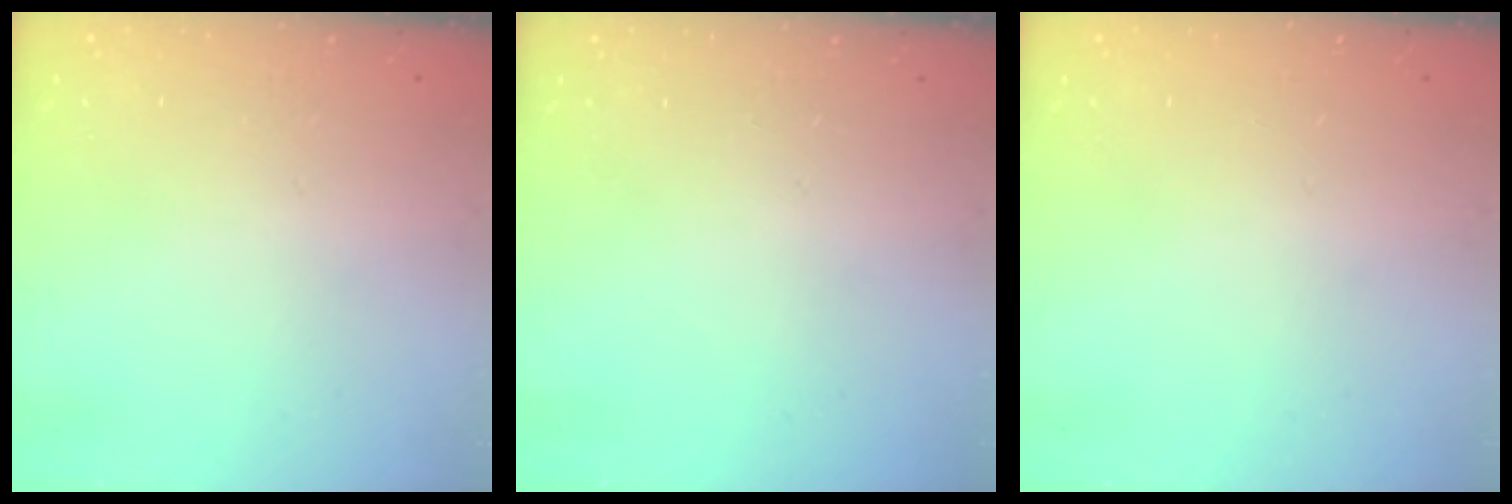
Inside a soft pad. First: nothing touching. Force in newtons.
{"total": 0.0}
{"total": 0.0}